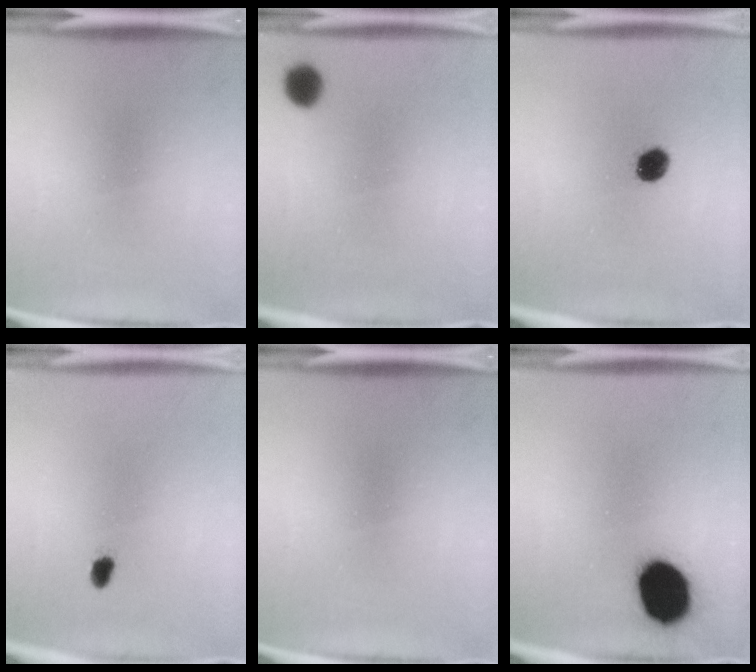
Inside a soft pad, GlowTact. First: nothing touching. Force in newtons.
{"total": 6.0}
{"total": 4.9}
{"total": 1.8}
{"total": 0.0}
{"total": 17.4}